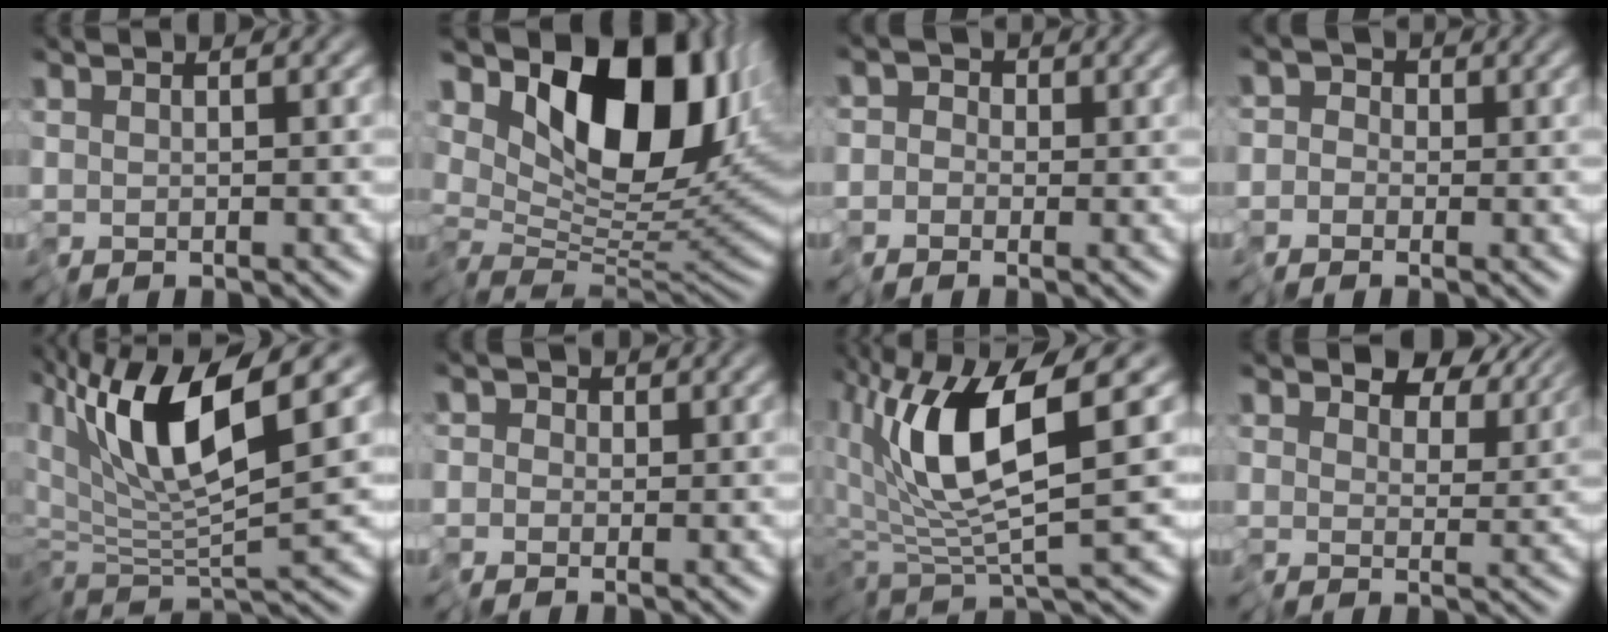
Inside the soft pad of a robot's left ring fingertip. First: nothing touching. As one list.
[{"total": 12.9, "force": [5.2, 6.7, 9.7], "torque": [-0.145, 0.006, 0.086]}, {"total": 2.6, "force": [-1.1, 2.3, 0.5], "torque": [0.021, 0.015, -0.038]}, {"total": 2.9, "force": [-1.3, 2.6, 0.5], "torque": [0.020, 0.016, -0.043]}, {"total": 9.7, "force": [3.6, 1.7, 8.9], "torque": [-0.167, 0.011, 0.063]}, {"total": 1.9, "force": [-0.4, 1.8, 0.4], "torque": [0.018, 0.012, -0.020]}, {"total": 7.2, "force": [1.8, 1.6, 6.8], "torque": [-0.150, -0.003, 0.035]}, {"total": 5.9, "force": [3.6, 3.6, 3.0], "torque": [-0.056, -0.005, 0.057]}]